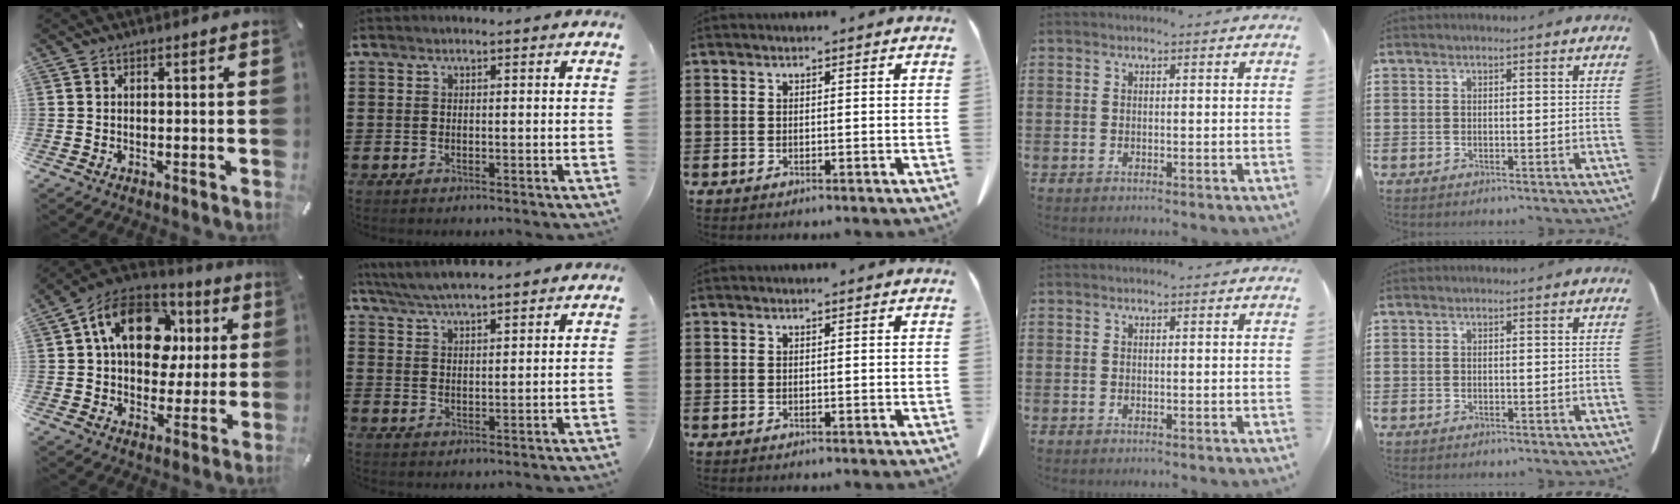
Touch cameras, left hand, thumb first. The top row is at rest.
{"thumb": {"total": 18.2, "force": [5.3, 12.9, 11.6], "torque": [-0.209, -0.002, 0.096]}, "index": {"total": 4.8, "force": [4.5, 0.3, 1.6], "torque": [-0.045, -0.015, 0.080]}}